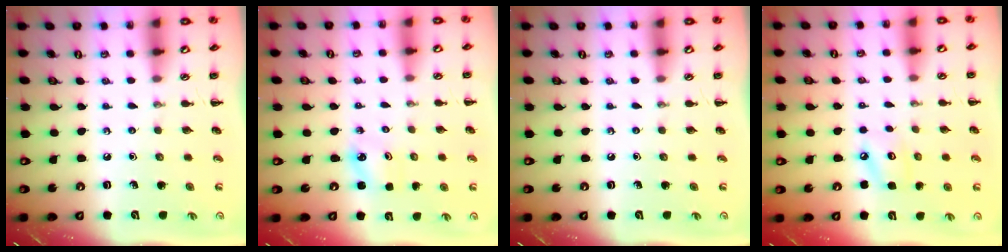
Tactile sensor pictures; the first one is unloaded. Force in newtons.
{"total": 2.9, "press": 2.9, "slide": 0.6}
{"total": 0.0}
{"total": 5.1, "press": 5.0, "slide": 0.9}